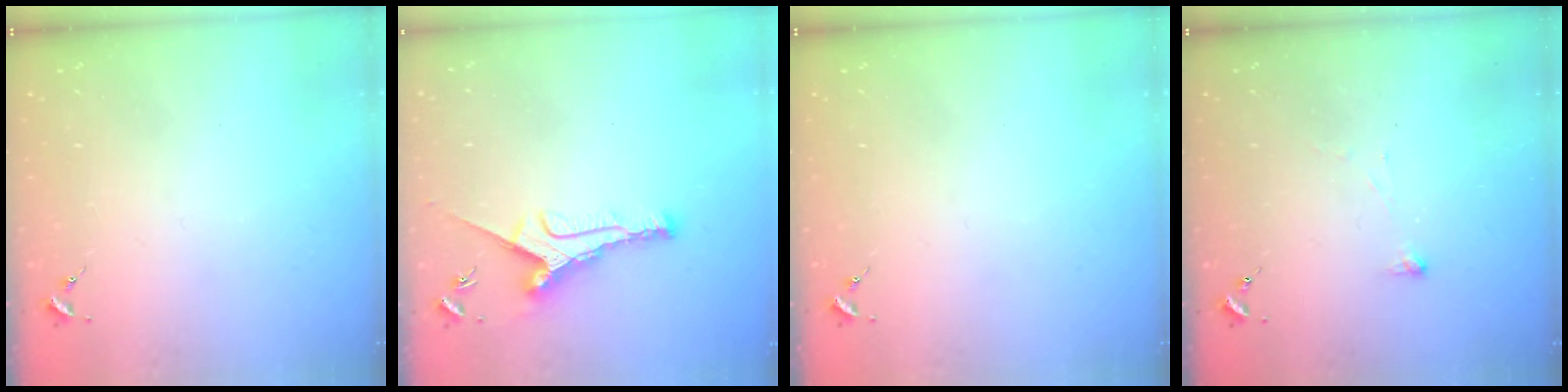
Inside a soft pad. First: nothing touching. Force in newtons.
{"total": 10.0, "press": 10.0, "slide": 0.5}
{"total": 0.0}
{"total": 2.9, "press": 2.9, "slide": 0.3}